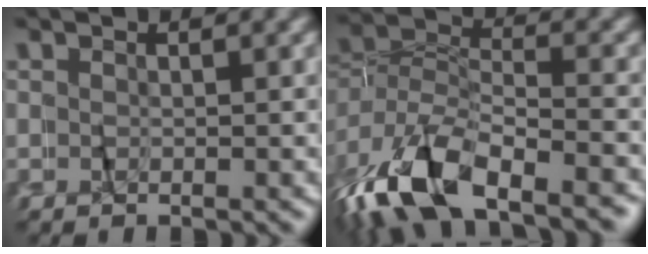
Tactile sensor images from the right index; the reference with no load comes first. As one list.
[{"total": 7.5, "force": [-5.1, 3.7, 4.0], "torque": [-0.091, -0.014, -0.082]}]